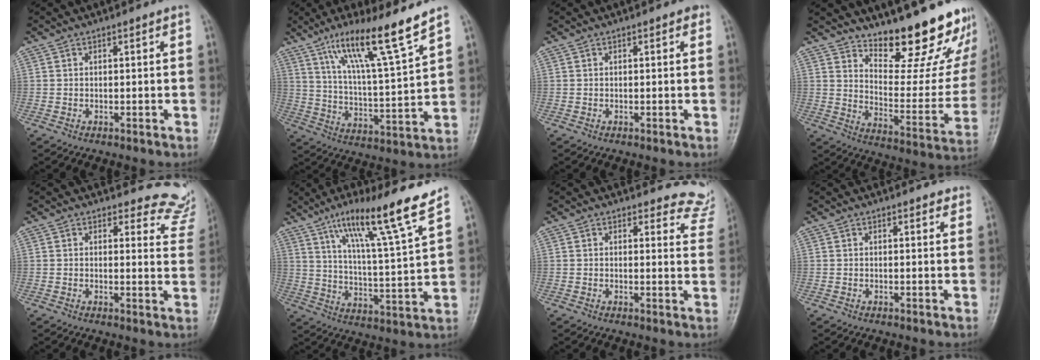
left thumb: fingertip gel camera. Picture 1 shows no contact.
{"total": 14.8, "force": [10.1, 0.6, 10.9], "torque": [-0.184, -0.053, 0.179]}
{"total": 0.6, "force": [0.2, 0.3, 0.4], "torque": [0.001, 0.001, -0.003]}
{"total": 21.3, "force": [17.1, 6.7, 10.7], "torque": [-0.104, -0.143, 0.232]}
{"total": 9.6, "force": [9.1, 3.0, -1.0], "torque": [0.070, -0.081, 0.060]}
{"total": 16.0, "force": [10.9, 0.2, 11.8], "torque": [-0.183, -0.057, 0.177]}
{"total": 8.1, "force": [7.6, 2.7, -0.8], "torque": [0.065, -0.057, 0.045]}
{"total": 1.9, "force": [1.6, 0.7, 0.6], "torque": [0.005, -0.004, 0.012]}